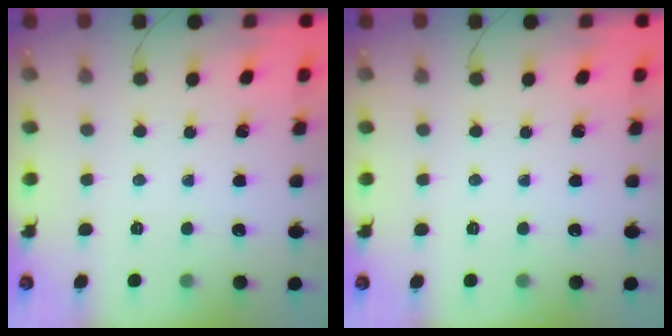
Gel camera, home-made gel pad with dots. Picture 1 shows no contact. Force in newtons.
{"total": 0.0}